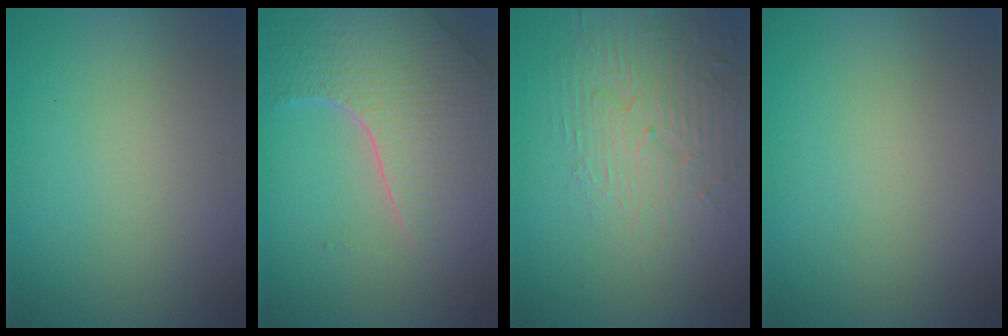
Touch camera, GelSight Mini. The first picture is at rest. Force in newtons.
{"total": 7.0, "press": 5.6, "slide": 4.2}
{"total": 3.9, "press": 3.7, "slide": 1.1}
{"total": 0.0}